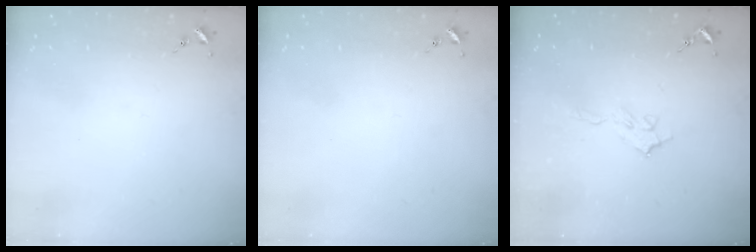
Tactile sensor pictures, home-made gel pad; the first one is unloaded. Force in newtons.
{"total": 0.0}
{"total": 6.5, "press": 6.5, "slide": 0.8}